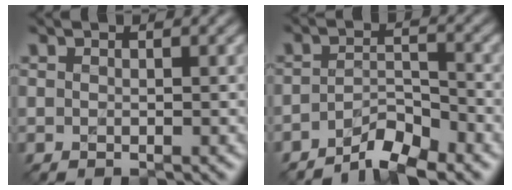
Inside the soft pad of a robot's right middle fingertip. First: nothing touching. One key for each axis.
{"total": 3.9, "fx": -3.1, "fy": 1.0, "fz": 2.1, "tx": -0.036, "ty": 0.005, "tz": -0.062}